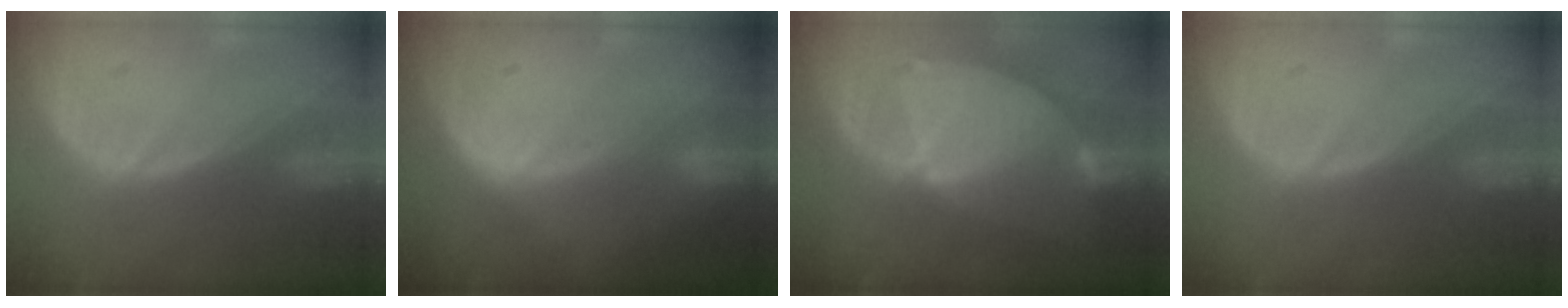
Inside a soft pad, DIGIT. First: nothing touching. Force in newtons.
{"total": 1.3, "press": 1.3, "slide": 0.1}
{"total": 8.4, "press": 7.4, "slide": 4.1}
{"total": 0.0}